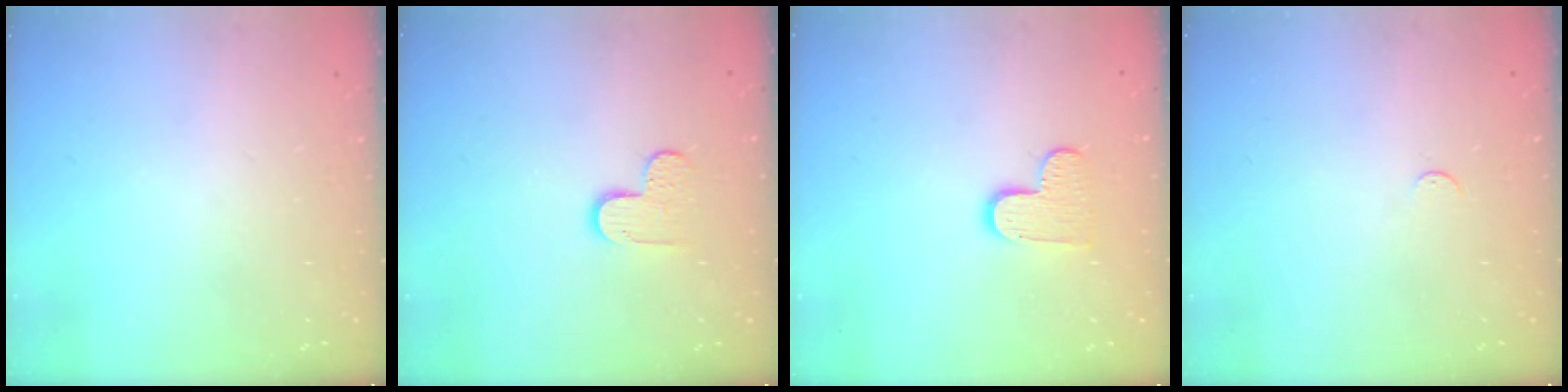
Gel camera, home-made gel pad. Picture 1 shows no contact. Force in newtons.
{"total": 4.9, "press": 4.9, "slide": 0.2}
{"total": 8.2, "press": 8.1, "slide": 0.2}
{"total": 2.7, "press": 2.7, "slide": 0.4}